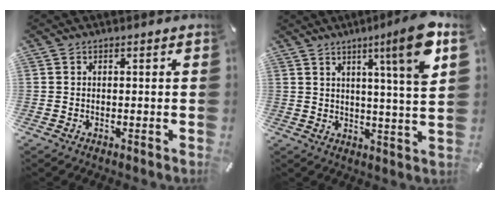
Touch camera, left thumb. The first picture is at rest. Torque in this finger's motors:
{"motor_torque": [0.48, 0.69, 0.25, -0.18, 0.33]}